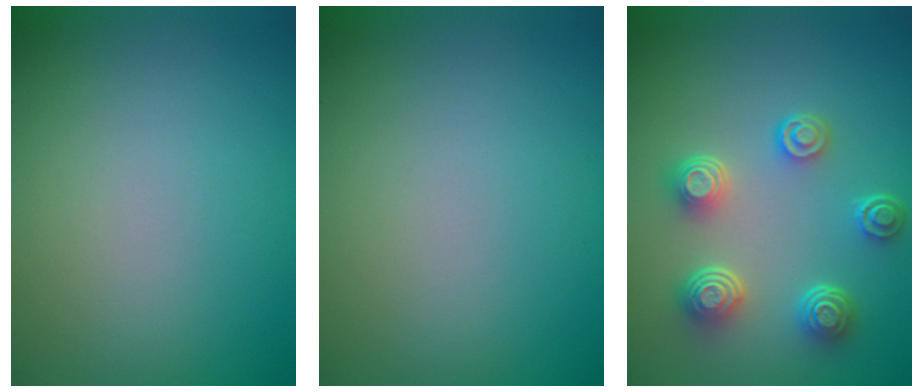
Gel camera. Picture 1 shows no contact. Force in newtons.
{"total": 0.0}
{"total": 4.9, "press": 3.7, "slide": 3.3}